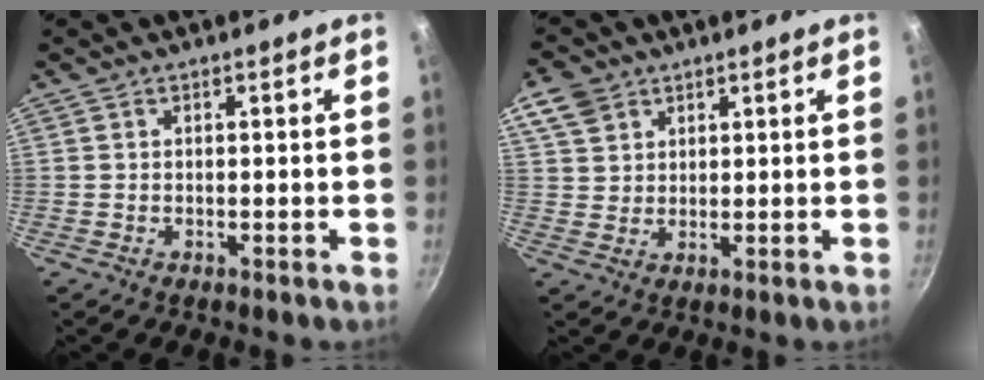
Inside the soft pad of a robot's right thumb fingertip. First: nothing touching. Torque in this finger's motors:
{"motor_torque": [-1.31, 1.90, -0.09, 0.32, 0.20]}